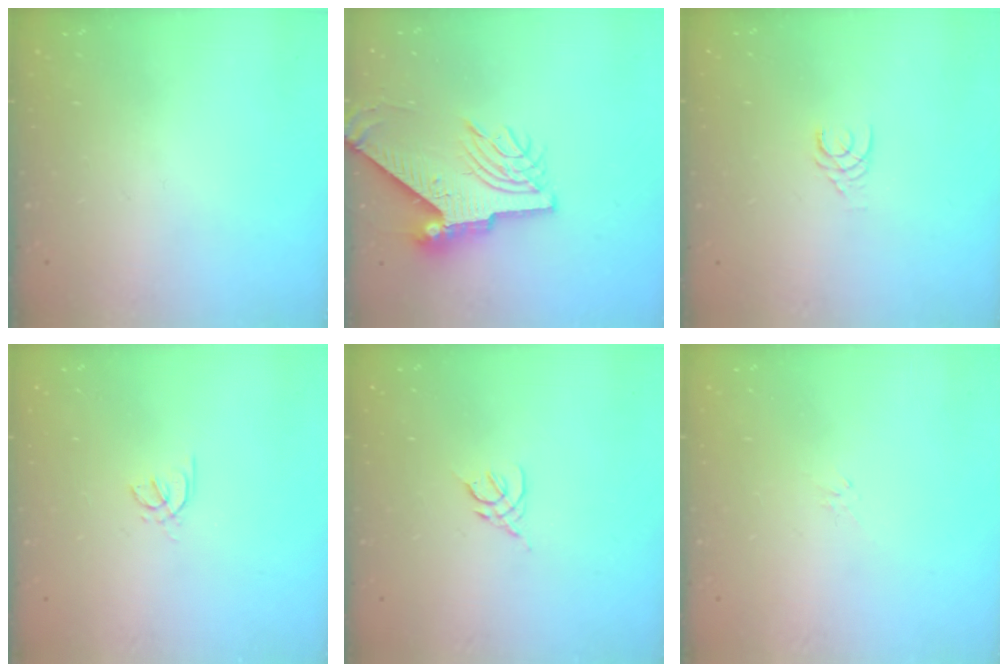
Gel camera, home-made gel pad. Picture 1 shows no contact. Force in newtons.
{"total": 10.8, "press": 10.7, "slide": 1.4}
{"total": 2.4, "press": 2.4, "slide": 0.2}
{"total": 1.2, "press": 1.2, "slide": 0.4}
{"total": 2.4, "press": 2.3, "slide": 0.6}
{"total": 0.7, "press": 0.5, "slide": 0.4}